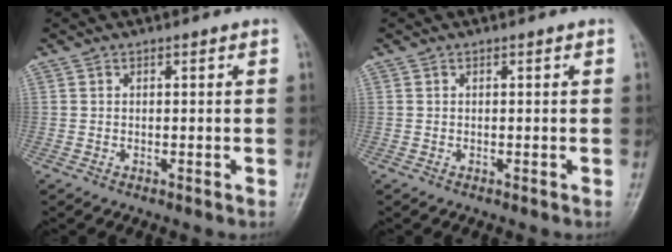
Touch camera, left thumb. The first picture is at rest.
{"total": 0.0}